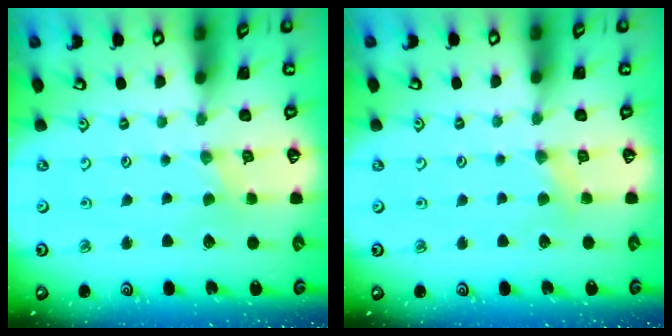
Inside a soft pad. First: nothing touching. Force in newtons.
{"total": 3.1, "press": 3.0, "slide": 0.5}